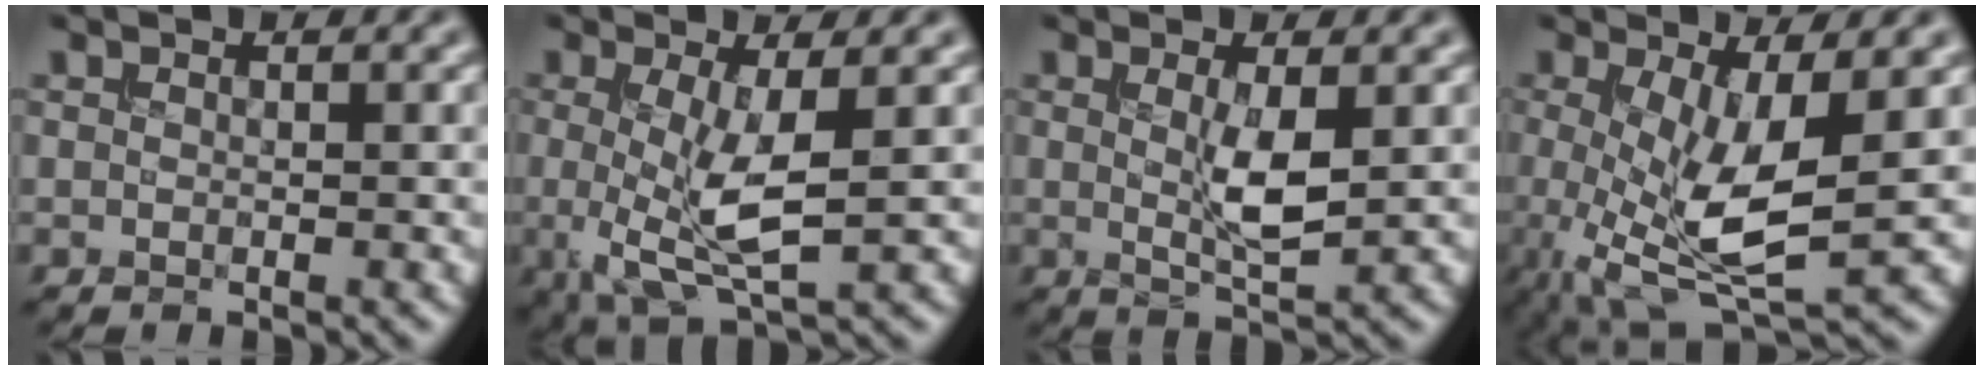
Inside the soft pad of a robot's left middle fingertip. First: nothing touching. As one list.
[{"total": 6.0, "force": [-0.3, 1.9, 5.7], "torque": [-0.119, -0.013, -0.005]}, {"total": 3.2, "force": [0.2, 0.7, 3.2], "torque": [-0.063, -0.009, 0.006]}, {"total": 7.9, "force": [-0.8, 2.6, 7.5], "torque": [-0.153, -0.014, -0.014]}]